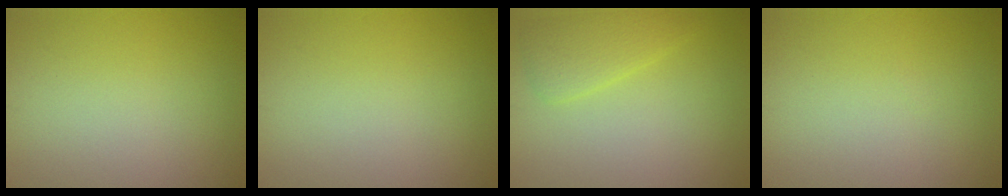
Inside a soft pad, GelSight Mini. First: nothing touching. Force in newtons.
{"total": 0.0}
{"total": 2.4, "press": 2.4, "slide": 0.2}
{"total": 0.0}